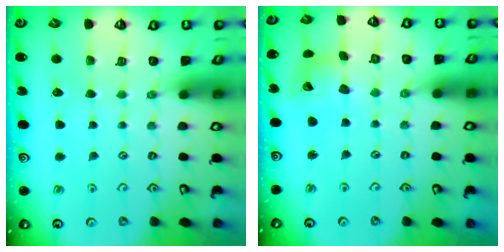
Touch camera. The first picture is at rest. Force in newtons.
{"total": 8.5, "press": 8.5, "slide": 1.2}